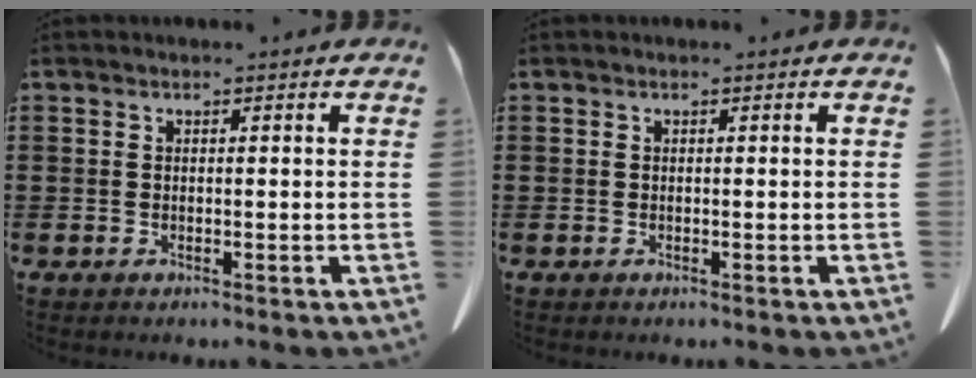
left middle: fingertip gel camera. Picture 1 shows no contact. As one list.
[{"total": 0.0}]